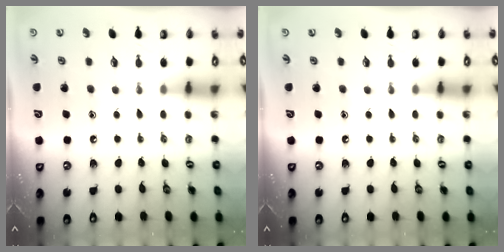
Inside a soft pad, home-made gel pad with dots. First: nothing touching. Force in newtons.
{"total": 0.0}